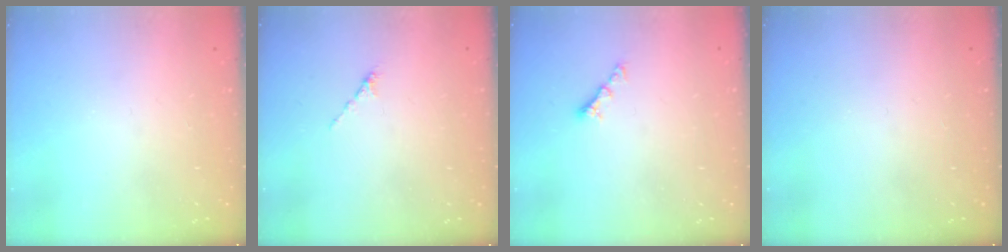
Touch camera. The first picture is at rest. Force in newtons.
{"total": 0.0}
{"total": 3.4, "press": 3.3, "slide": 0.6}
{"total": 0.0}